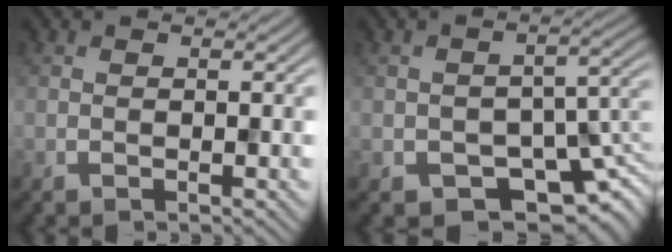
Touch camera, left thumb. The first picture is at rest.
{"total": 8.2, "force": [-5.1, 4.7, 4.4], "torque": [-0.055, -0.031, -0.066]}